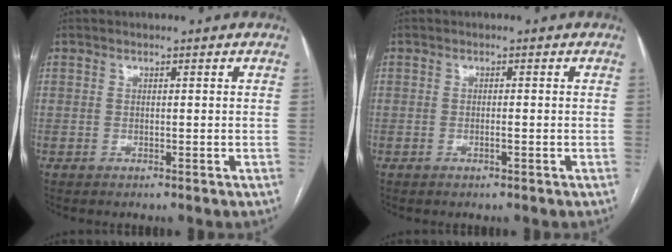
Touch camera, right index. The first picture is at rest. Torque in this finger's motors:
{"motor_torque": [-0.04, -0.04, -0.09, 0.00]}